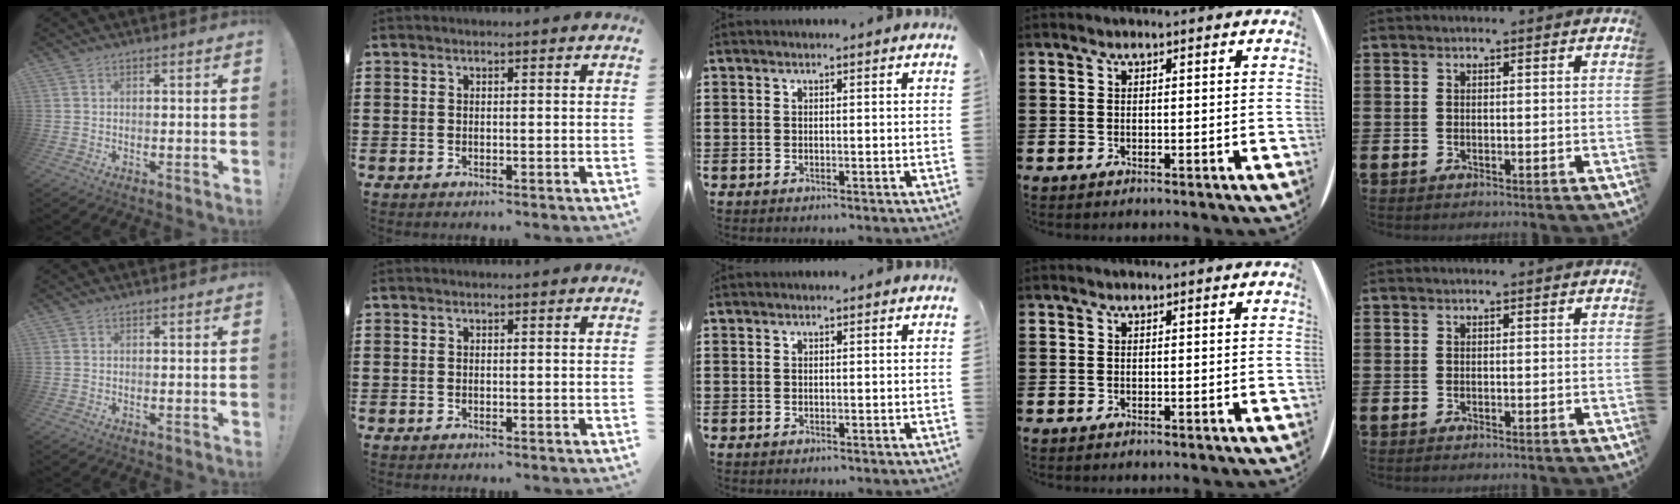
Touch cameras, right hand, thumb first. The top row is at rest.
{}